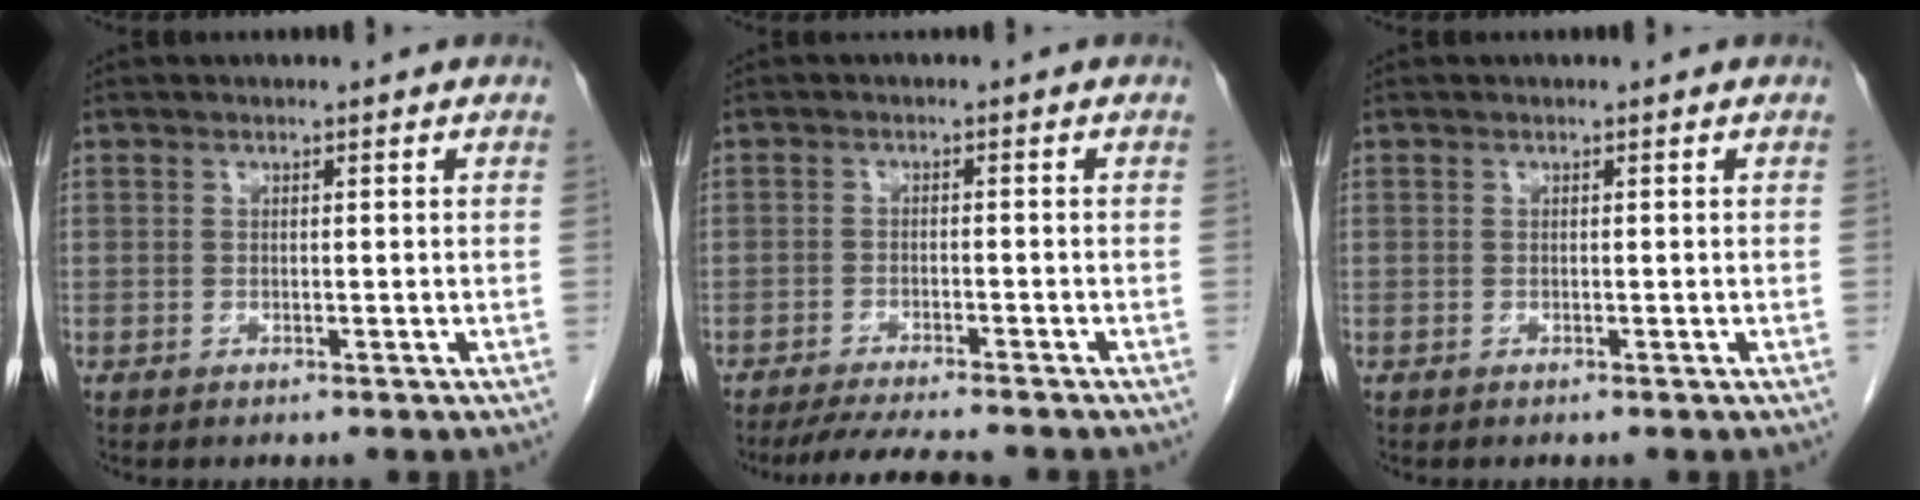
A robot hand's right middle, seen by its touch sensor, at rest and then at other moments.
{"total": 8.1, "force": [-7.2, 0.5, 3.7], "torque": [-0.055, -0.019, -0.112]}
{"total": 0.0}